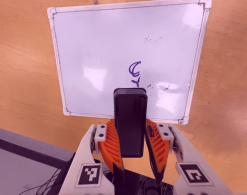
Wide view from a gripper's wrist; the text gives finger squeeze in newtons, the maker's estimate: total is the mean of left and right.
{"total": 10.9, "left": 8.4, "right": 13.3}